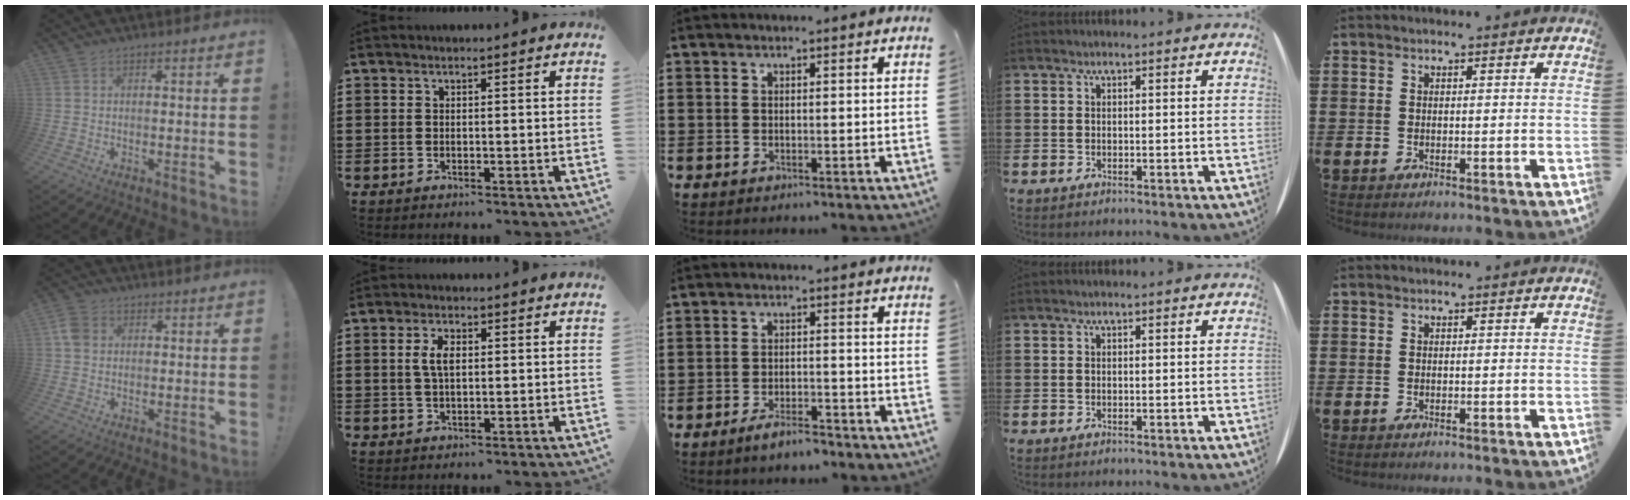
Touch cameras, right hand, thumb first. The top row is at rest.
{"thumb": {"total": 5.2, "force": [1.1, 4.1, 3.1], "torque": [-0.058, 0.009, 0.023]}, "index": {"total": 3.7, "force": [0.6, 1.6, 3.3], "torque": [-0.068, 0.009, 0.007]}, "middle": {"total": 3.3, "force": [-2.8, 0.6, 1.6], "torque": [-0.025, 0.007, -0.053]}}